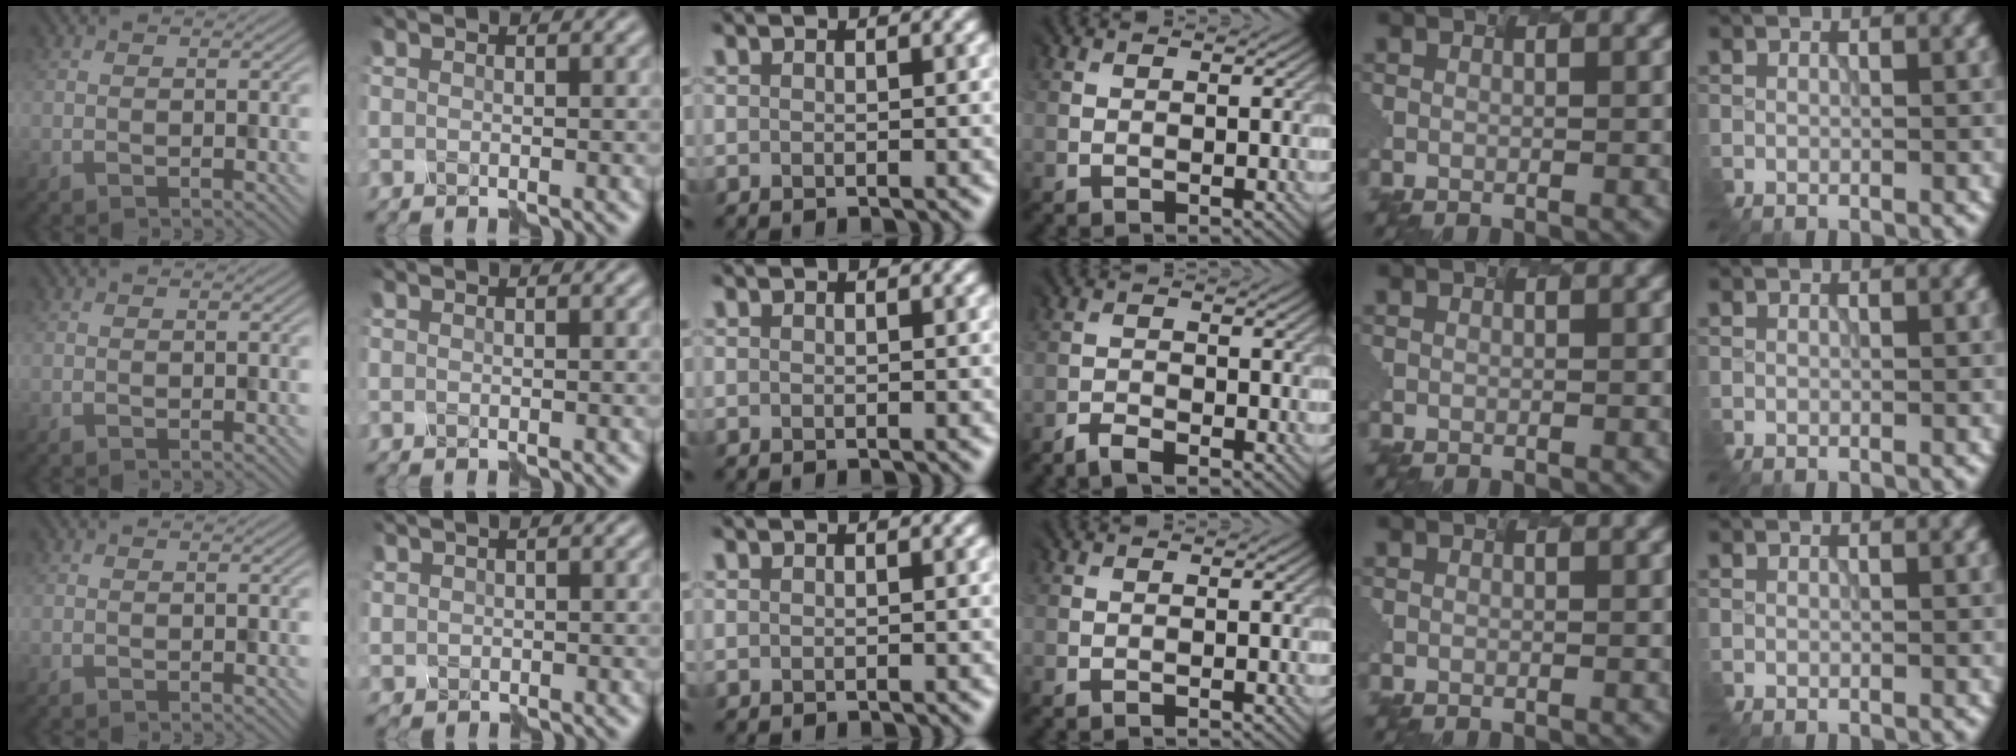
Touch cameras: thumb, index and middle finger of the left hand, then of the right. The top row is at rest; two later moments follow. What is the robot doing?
{"motion": "assemble", "object": "hinged jar"}